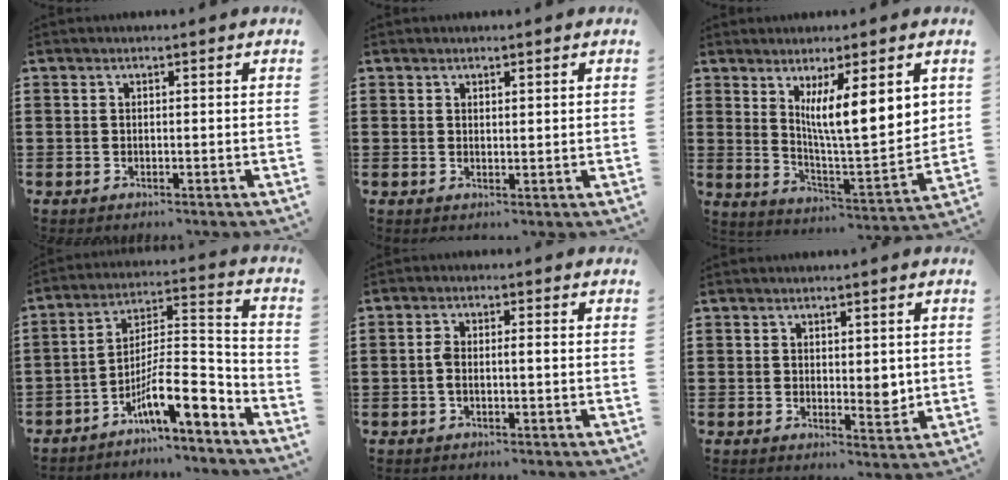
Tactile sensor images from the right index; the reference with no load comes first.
{"total": 0.8, "force": [0.7, 0.2, 0.4], "torque": [-0.008, 0.001, 0.013]}
{"total": 9.7, "force": [4.2, 1.4, 8.6], "torque": [-0.148, -0.026, 0.066]}
{"total": 12.0, "force": [-7.5, 3.2, 8.9], "torque": [-0.168, 0.005, -0.143]}
{"total": 2.2, "force": [-0.4, 0.6, 2.1], "torque": [-0.048, 0.000, -0.012]}
{"total": 3.1, "force": [0.5, 1.8, 2.5], "torque": [-0.024, -0.007, 0.004]}